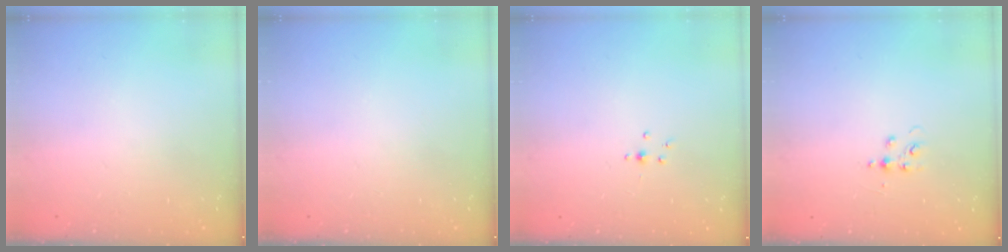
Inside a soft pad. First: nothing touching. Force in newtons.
{"total": 0.0}
{"total": 2.3, "press": 1.9, "slide": 1.3}
{"total": 3.7, "press": 3.6, "slide": 0.5}